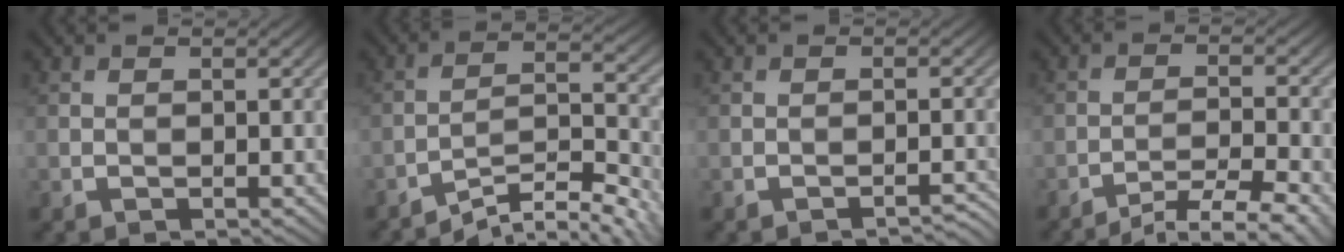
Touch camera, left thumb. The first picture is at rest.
{"total": 7.0, "force": [-6.0, 0.5, 3.5], "torque": [-0.064, 0.005, -0.100]}
{"total": 1.8, "force": [-1.8, -0.4, 0.0], "torque": [0.004, 0.007, -0.025]}
{"total": 5.2, "force": [-4.2, 0.2, 3.1], "torque": [-0.057, 0.005, -0.065]}